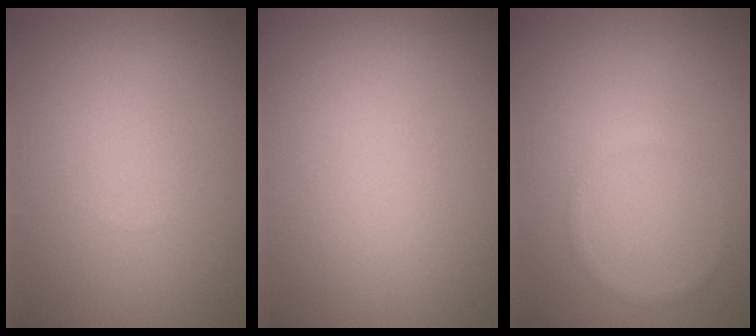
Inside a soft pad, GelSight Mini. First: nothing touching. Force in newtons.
{"total": 0.0}
{"total": 0.6, "press": 0.6, "slide": 0.1}